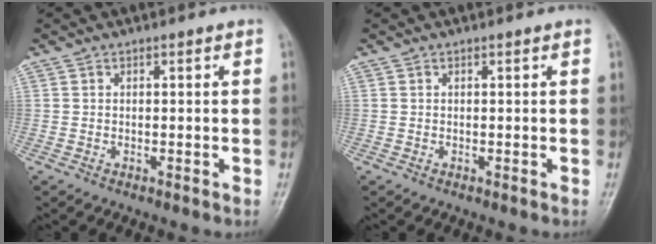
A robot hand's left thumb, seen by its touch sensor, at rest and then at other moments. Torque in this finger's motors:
{"motor_torque": [0.00, 0.00, -0.03, -0.03, 0.00]}